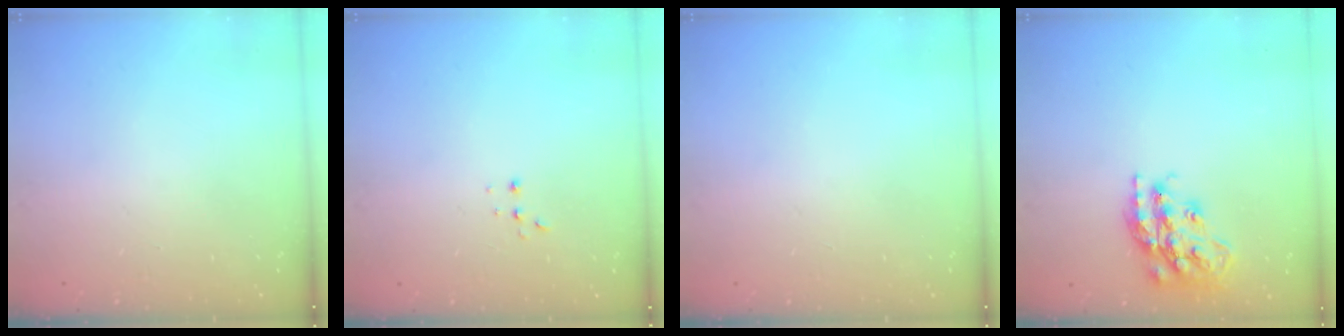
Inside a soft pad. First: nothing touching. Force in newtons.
{"total": 2.2, "press": 2.2, "slide": 0.5}
{"total": 0.0}
{"total": 19.3, "press": 19.3, "slide": 1.4}